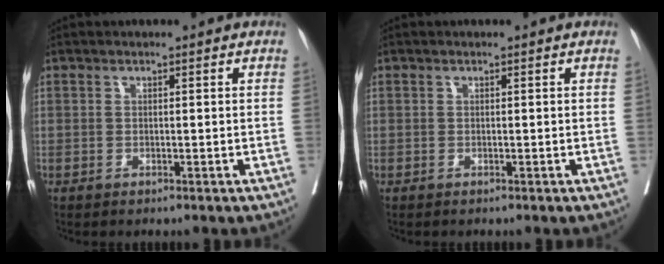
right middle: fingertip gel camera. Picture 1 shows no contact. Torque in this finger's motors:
{"motor_torque": [-0.76, 0.20, -0.08, -0.05]}